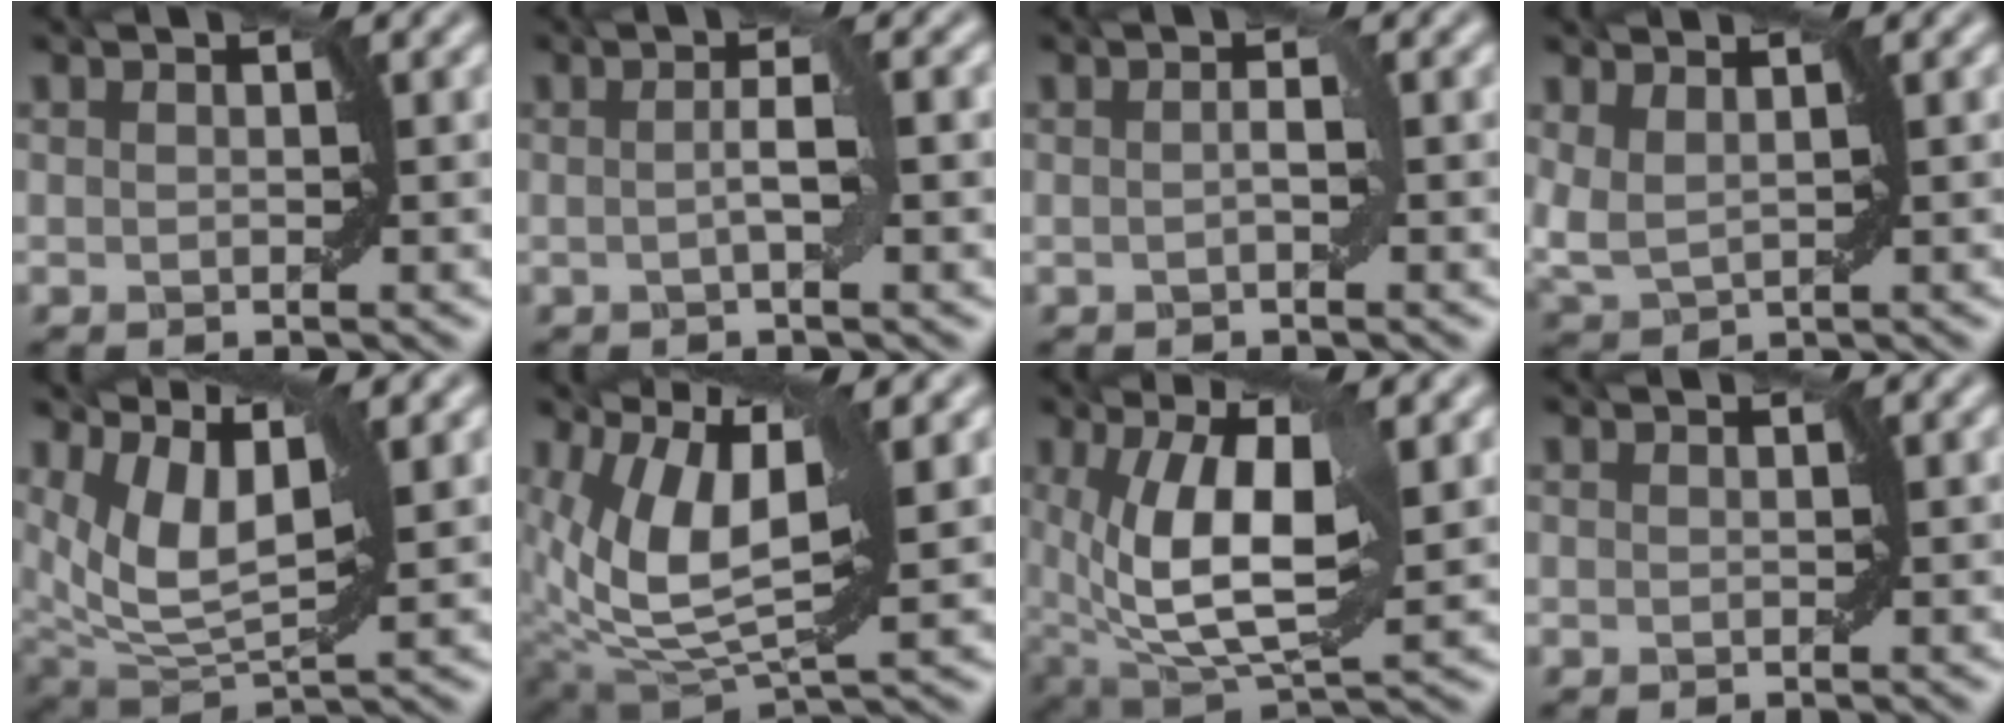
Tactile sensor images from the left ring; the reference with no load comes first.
{"total": 2.5, "force": [-0.1, 0.2, 2.5], "torque": [-0.040, 0.003, -0.004]}
{"total": 1.0, "force": [-0.2, 0.0, 1.0], "torque": [-0.017, 0.003, -0.003]}
{"total": 2.4, "force": [1.5, 0.9, 1.7], "torque": [-0.042, 0.001, 0.034]}
{"total": 6.6, "force": [3.1, 2.7, 5.1], "torque": [-0.112, -0.003, 0.063]}
{"total": 10.5, "force": [2.9, 4.6, 9.0], "torque": [-0.168, 0.000, 0.056]}
{"total": 10.3, "force": [1.4, 4.4, 9.2], "torque": [-0.169, -0.006, 0.023]}
{"total": 0.0}